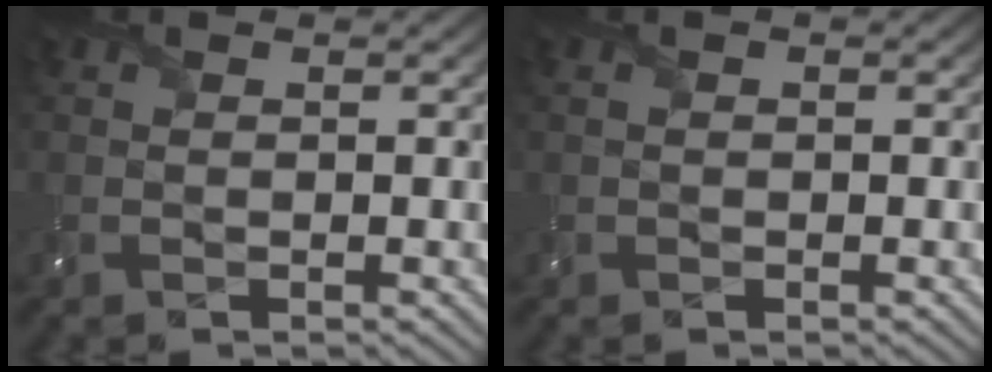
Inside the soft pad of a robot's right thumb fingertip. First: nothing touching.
{"total": 0.7, "force": [0.2, 0.4, 0.6], "torque": [-0.014, 0.001, 0.004]}